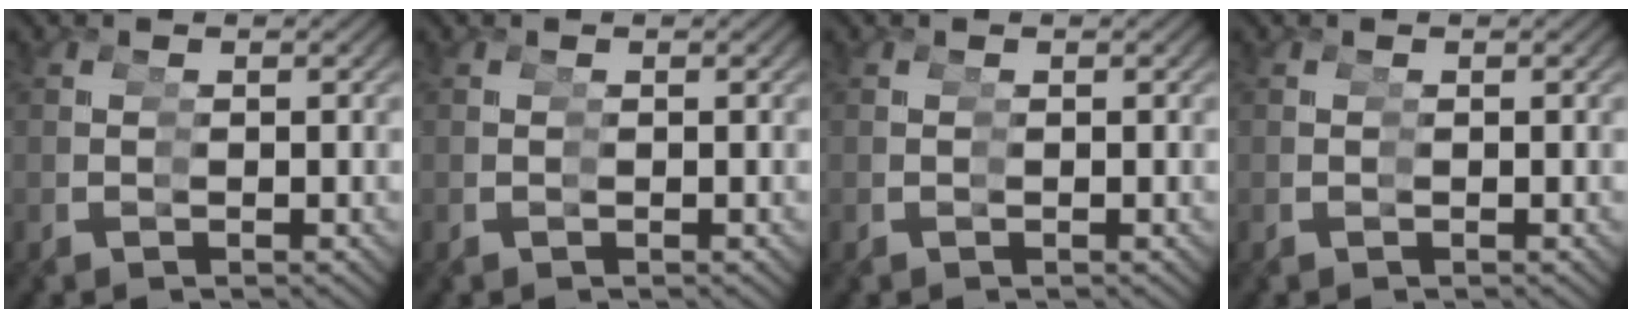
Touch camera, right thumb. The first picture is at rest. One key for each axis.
{"total": 0.0}
{"total": 0.0}
{"total": 0.0}